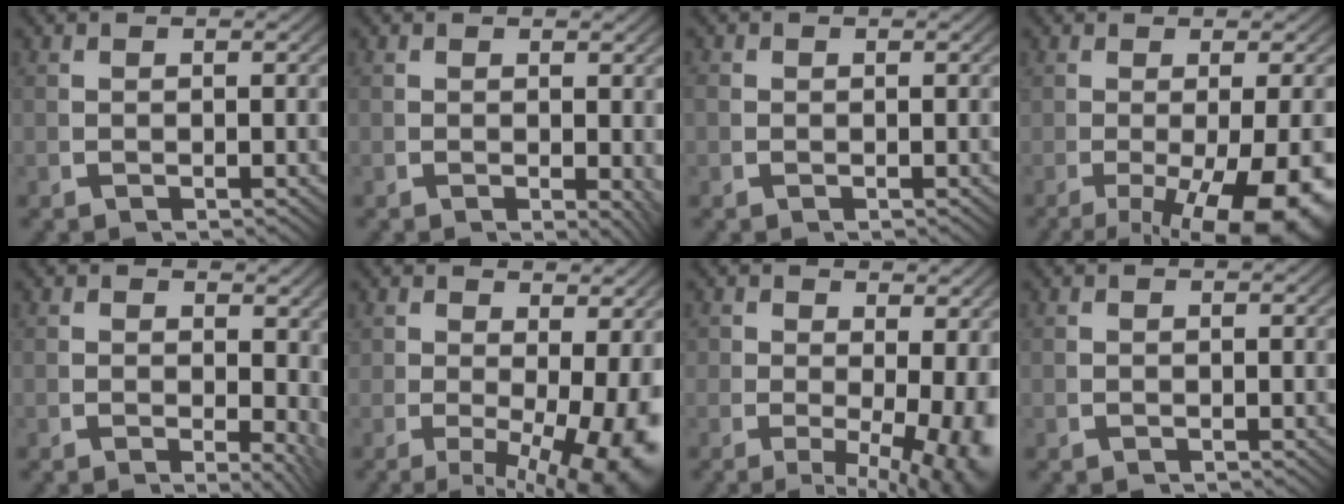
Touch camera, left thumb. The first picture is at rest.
{"total": 1.6, "force": [0.2, 0.8, 1.4], "torque": [-0.014, -0.008, 0.007]}
{"total": 0.8, "force": [0.0, 0.8, 0.2], "torque": [-0.009, -0.009, 0.003]}
{"total": 9.5, "force": [-3.4, 4.5, 7.7], "torque": [-0.132, -0.044, -0.029]}
{"total": 3.3, "force": [0.7, 1.9, 2.5], "torque": [-0.023, -0.017, 0.015]}
{"total": 8.8, "force": [-1.4, 4.8, 7.3], "torque": [-0.106, -0.044, 0.000]}
{"total": 7.7, "force": [-1.5, 4.4, 6.2], "torque": [-0.084, -0.041, -0.008]}
{"total": 0.0}